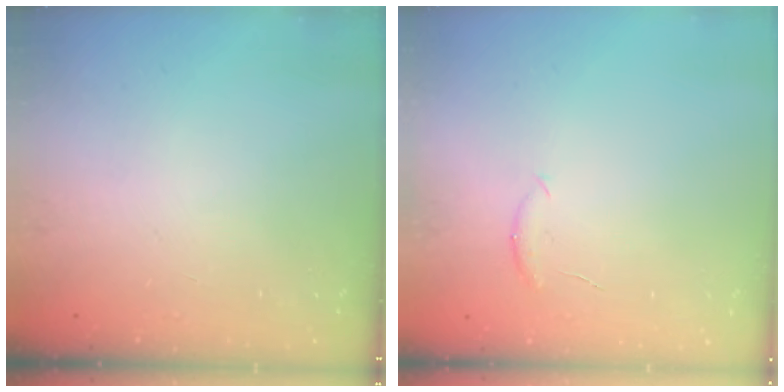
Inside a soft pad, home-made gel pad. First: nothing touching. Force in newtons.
{"total": 5.0, "press": 4.9, "slide": 1.0}